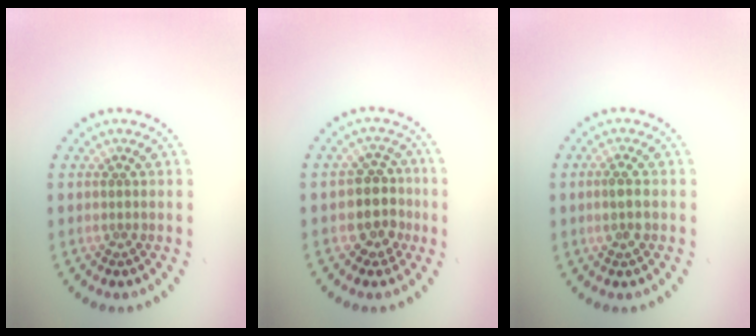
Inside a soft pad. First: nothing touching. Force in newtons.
{"total": 3.3, "press": 2.9, "slide": 1.6}
{"total": 1.7, "press": 1.7, "slide": 0.4}